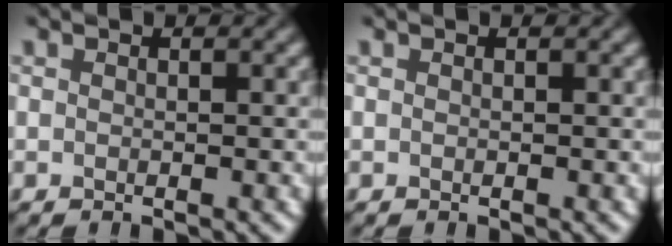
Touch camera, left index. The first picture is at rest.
{"total": 0.0}